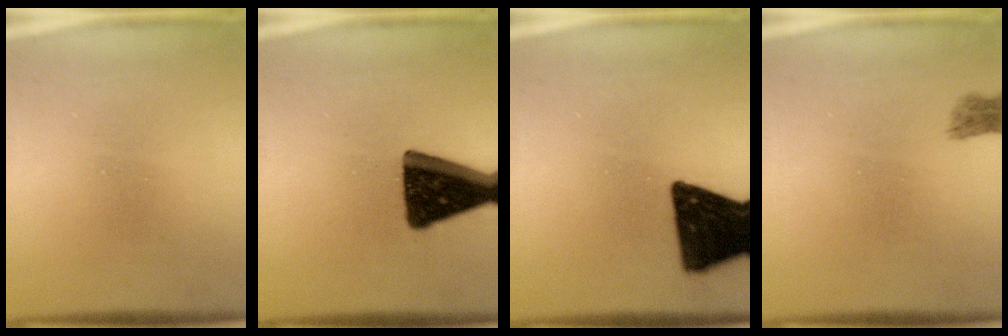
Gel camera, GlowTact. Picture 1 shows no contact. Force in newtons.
{"total": 16.3}
{"total": 19.5}
{"total": 1.6}